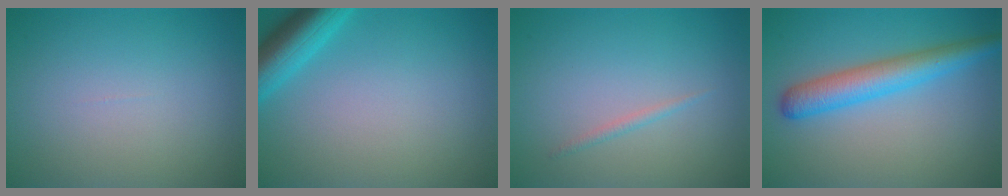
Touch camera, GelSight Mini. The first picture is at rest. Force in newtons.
{"total": 4.7, "press": 4.7, "slide": 0.3}
{"total": 0.7, "press": 0.7, "slide": 0.1}
{"total": 4.7, "press": 4.7, "slide": 0.2}